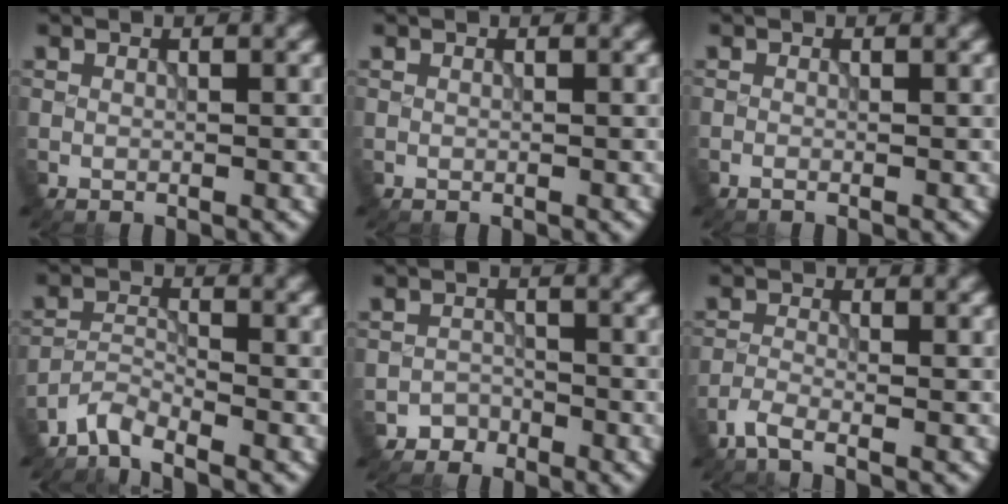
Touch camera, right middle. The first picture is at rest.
{"total": 0.0}
{"total": 0.5, "force": [-0.4, 0.0, 0.3], "torque": [-0.006, -0.003, -0.008]}
{"total": 2.6, "force": [-2.5, 0.2, 0.7], "torque": [-0.012, 0.001, -0.058]}
{"total": 1.6, "force": [-1.3, 0.7, -0.4], "torque": [0.016, 0.005, -0.025]}
{"total": 2.1, "force": [-1.7, 0.2, 1.2], "torque": [-0.028, -0.005, -0.045]}